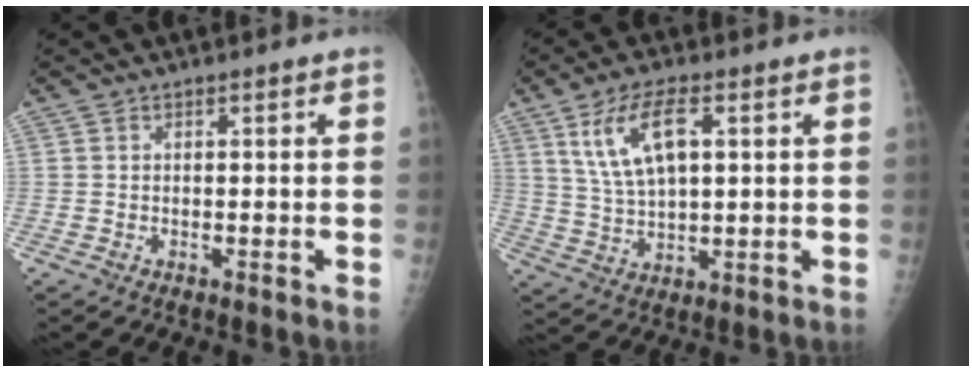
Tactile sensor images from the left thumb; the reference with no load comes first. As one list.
[{"total": 11.1, "force": [4.0, 4.9, 9.1], "torque": [-0.170, -0.003, 0.083]}]